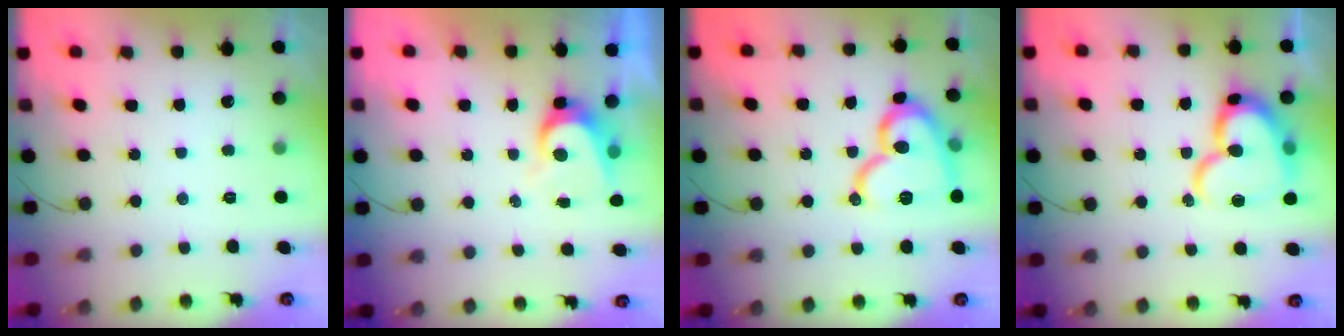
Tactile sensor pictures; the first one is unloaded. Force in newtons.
{"total": 6.5, "press": 6.4, "slide": 0.7}
{"total": 17.1, "press": 17.0, "slide": 0.9}
{"total": 18.0, "press": 17.9, "slide": 2.0}